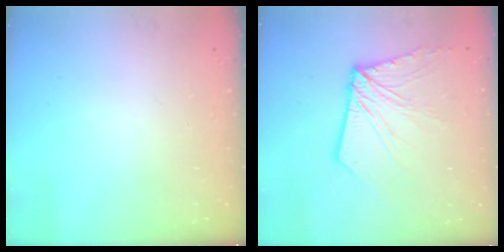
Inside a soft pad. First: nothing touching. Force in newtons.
{"total": 10.6, "press": 10.5, "slide": 1.4}